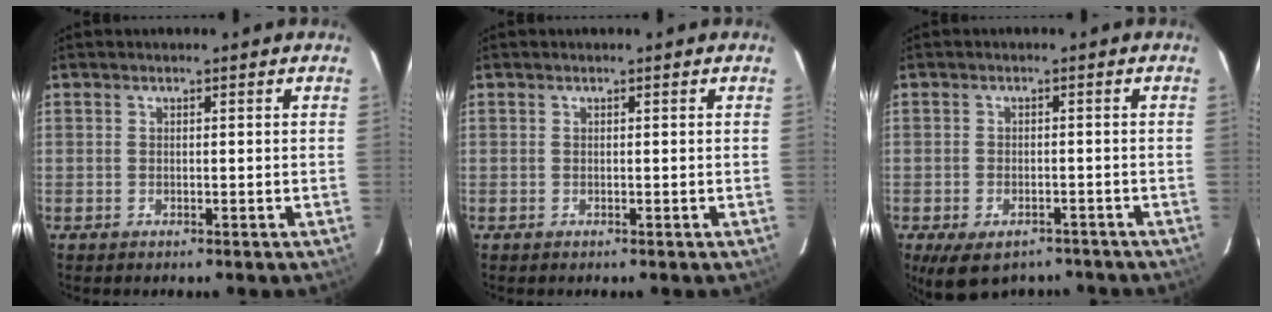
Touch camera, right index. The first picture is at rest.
{"total": 0.0}
{"total": 9.1, "force": [-6.5, 4.7, 4.4], "torque": [-0.088, -0.018, -0.086]}